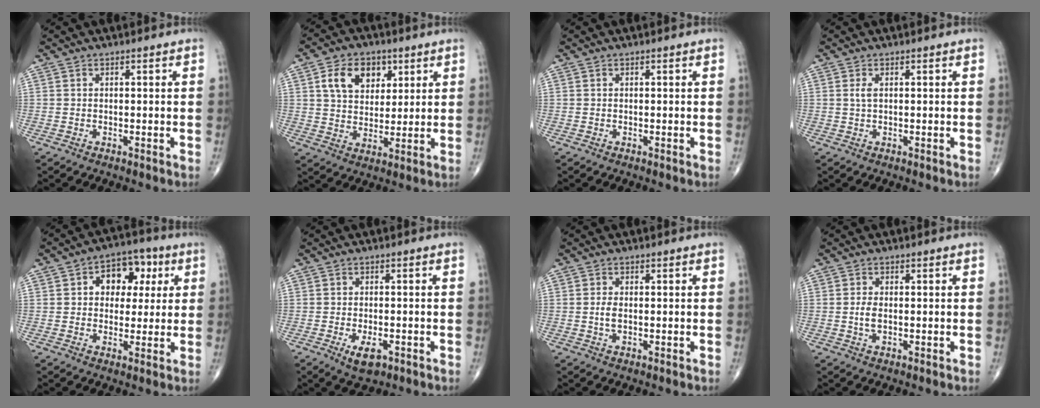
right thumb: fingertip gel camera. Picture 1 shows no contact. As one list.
[{"total": 10.3, "force": [4.1, 7.2, 6.1], "torque": [-0.073, -0.011, 0.074]}, {"total": 0.0}, {"total": 1.2, "force": [0.3, 0.4, 1.1], "torque": [-0.032, 0.004, 0.009]}, {"total": 10.1, "force": [2.8, 7.1, 6.6], "torque": [-0.046, 0.010, 0.037]}, {"total": 4.3, "force": [-1.9, 2.0, 3.3], "torque": [-0.054, -0.003, -0.025]}, {"total": 2.1, "force": [0.0, 1.0, 1.8], "torque": [-0.040, -0.002, -0.002]}, {"total": 2.4, "force": [-0.1, 1.2, 2.1], "torque": [-0.046, -0.002, -0.003]}]